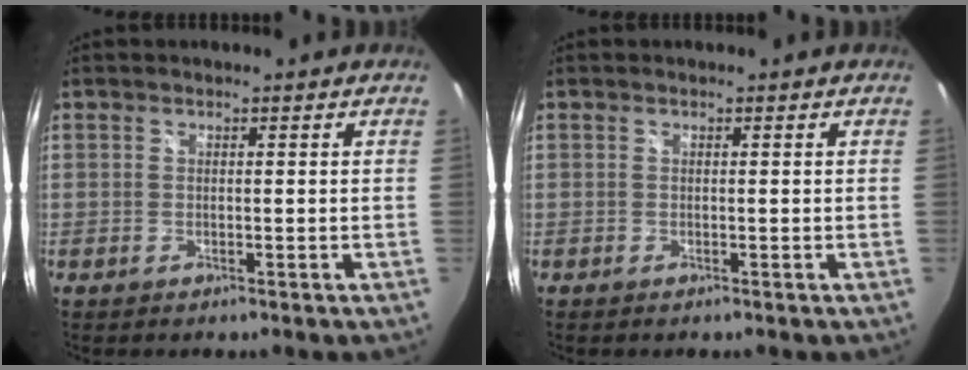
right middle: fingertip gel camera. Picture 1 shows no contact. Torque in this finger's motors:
{"motor_torque": [-0.02, -0.07, 0.00, 0.00]}